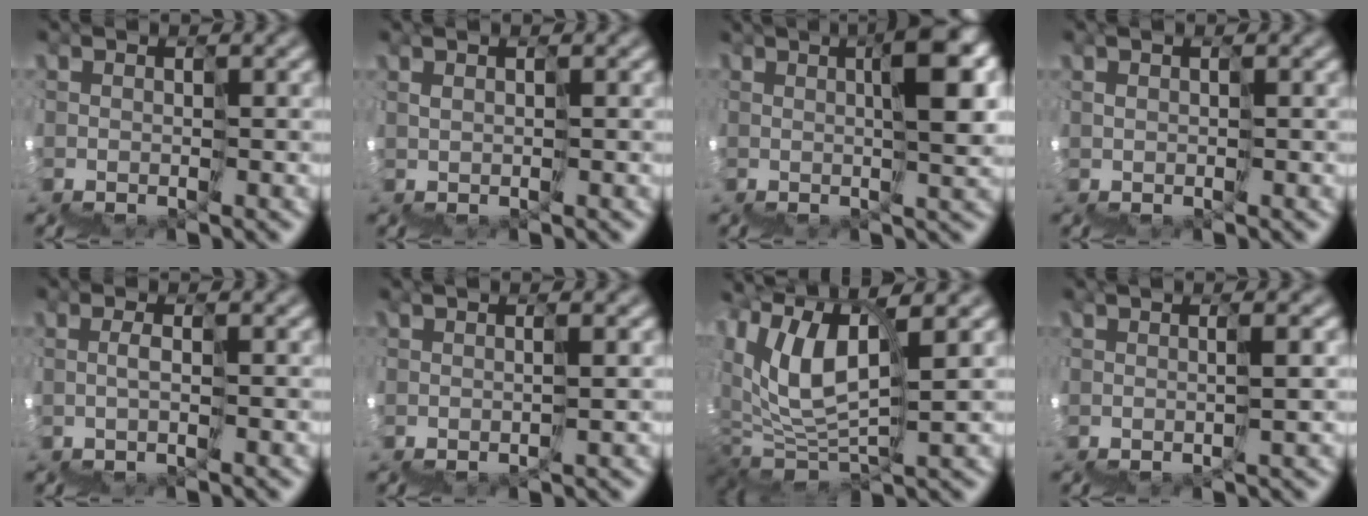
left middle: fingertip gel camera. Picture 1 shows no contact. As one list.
[{"total": 0.8, "force": [0.7, -0.4, 0.2], "torque": [-0.005, 0.011, 0.017]}, {"total": 7.5, "force": [2.9, 1.5, 6.8], "torque": [-0.115, 0.022, 0.057]}, {"total": 0.7, "force": [0.6, 0.2, 0.3], "torque": [-0.003, 0.010, 0.012]}, {"total": 0.8, "force": [-0.2, -0.6, 0.5], "torque": [-0.008, 0.002, 0.001]}, {"total": 2.2, "force": [1.1, 0.0, 1.9], "torque": [-0.020, 0.009, 0.024]}, {"total": 5.9, "force": [3.4, 1.7, 4.5], "torque": [-0.110, 0.018, 0.058]}, {"total": 3.3, "force": [1.2, 0.5, 3.1], "torque": [-0.019, 0.020, 0.024]}]